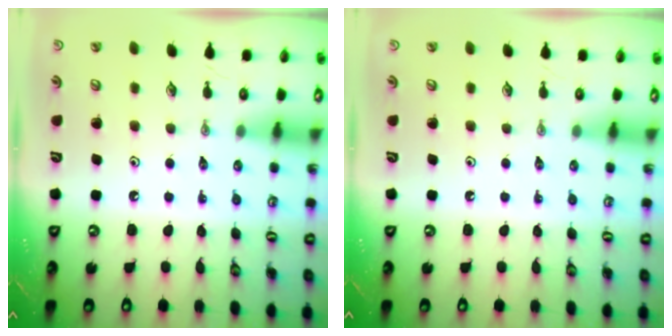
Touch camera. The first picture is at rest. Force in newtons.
{"total": 0.0}